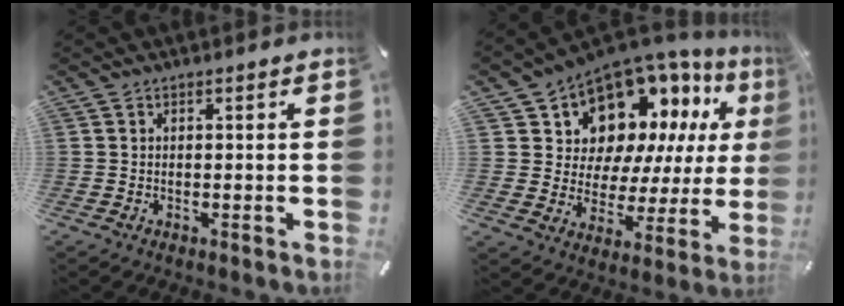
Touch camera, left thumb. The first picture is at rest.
{"total": 13.8, "force": [8.7, 9.6, 4.8], "torque": [-0.077, -0.084, 0.156]}